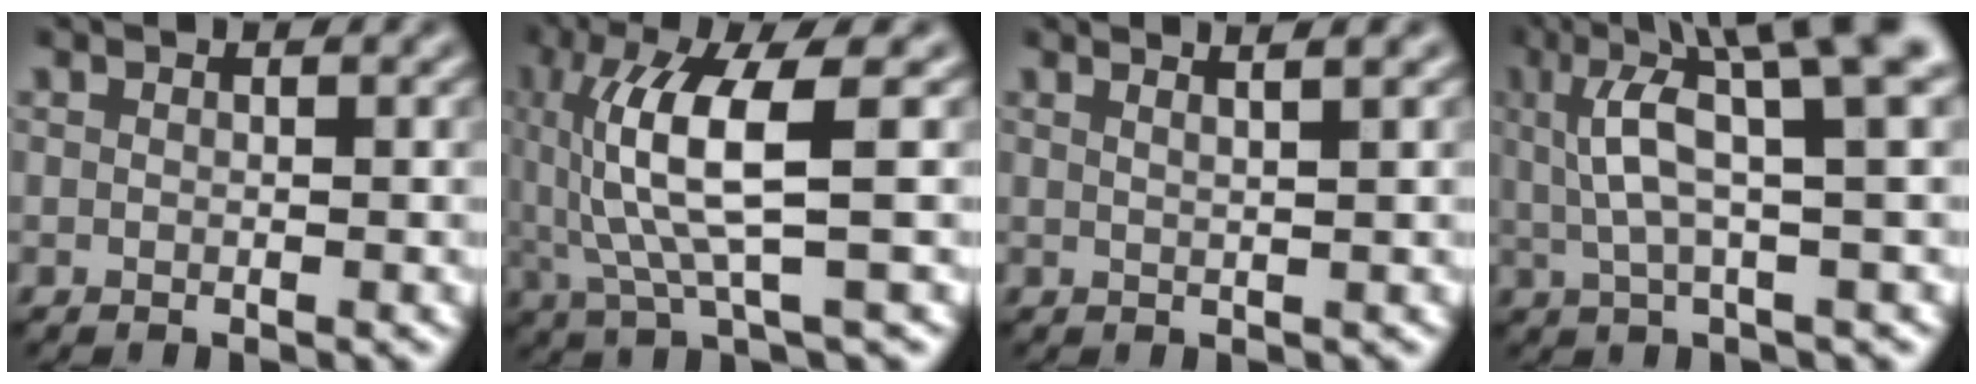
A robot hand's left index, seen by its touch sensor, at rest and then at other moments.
{"total": 7.5, "force": [0.9, 1.7, 7.2], "torque": [-0.153, -0.002, 0.025]}
{"total": 3.4, "force": [2.2, 1.2, 2.2], "torque": [-0.004, 0.018, -0.003]}
{"total": 7.9, "force": [3.1, 1.7, 7.1], "torque": [-0.110, 0.016, 0.051]}